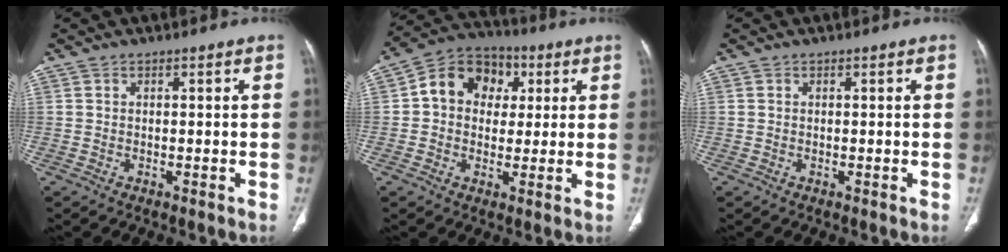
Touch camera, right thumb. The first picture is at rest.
{"total": 11.6, "force": [2.4, 9.5, 6.3], "torque": [-0.068, 0.017, 0.026]}
{"total": 0.0}